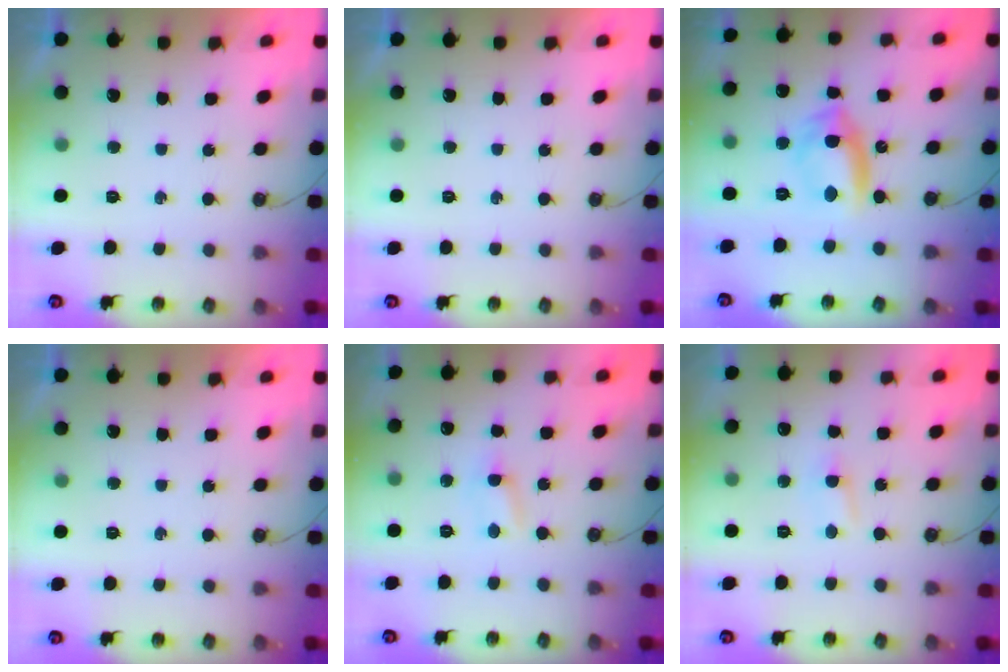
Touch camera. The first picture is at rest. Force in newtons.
{"total": 0.0}
{"total": 10.7, "press": 10.6, "slide": 1.6}
{"total": 0.0}
{"total": 2.5, "press": 2.5, "slide": 0.4}
{"total": 2.8, "press": 2.7, "slide": 0.6}